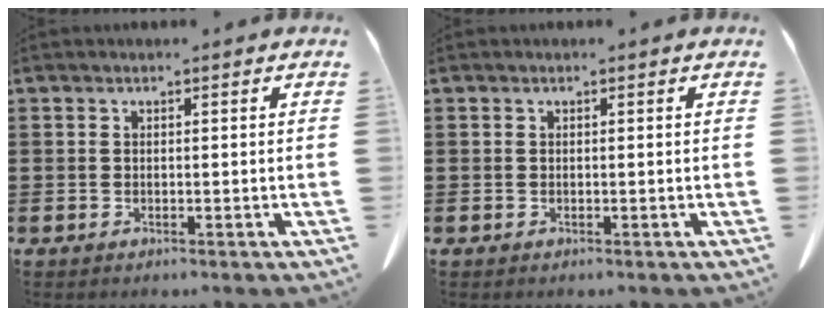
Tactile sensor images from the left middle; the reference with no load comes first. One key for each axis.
{"total": 0.0}